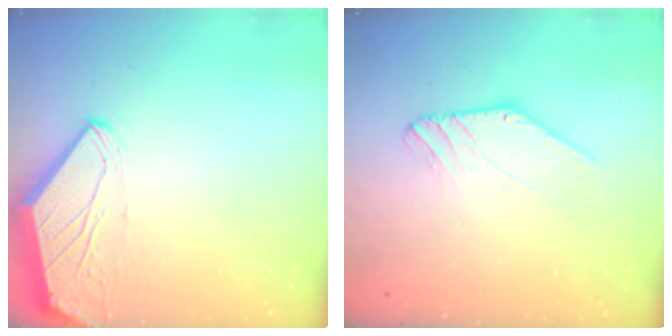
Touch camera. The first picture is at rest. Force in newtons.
{"total": 1.0, "press": 1.0, "slide": 0.1}